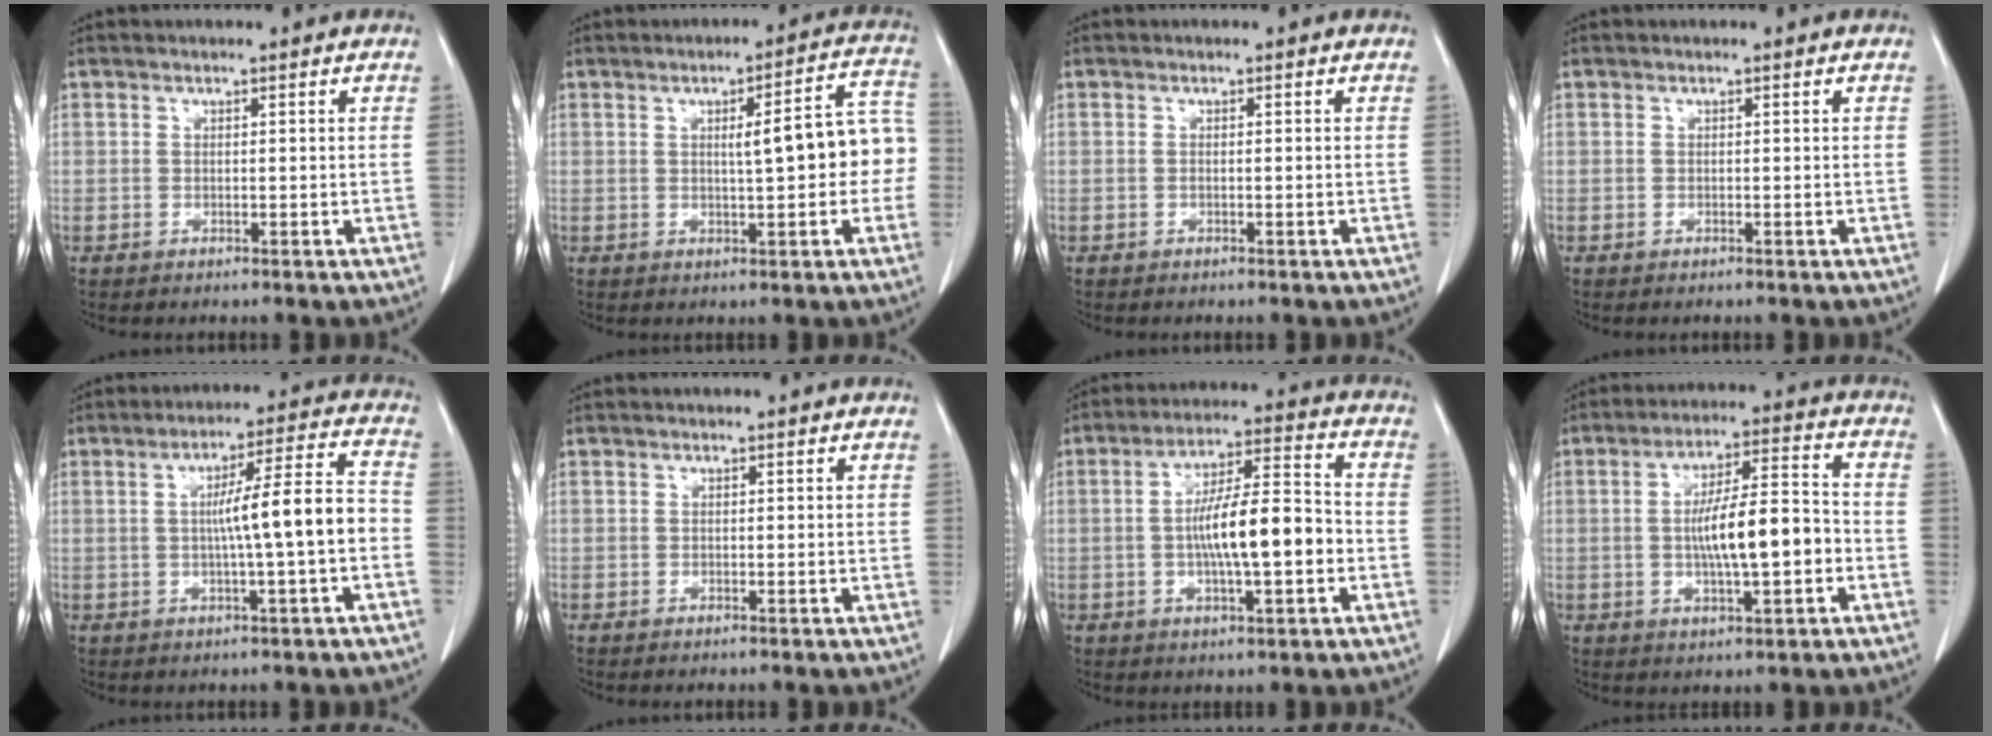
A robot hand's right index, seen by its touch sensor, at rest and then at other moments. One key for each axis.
{"total": 9.3, "fx": 0.0, "fy": 1.8, "fz": 9.1, "tx": -0.112, "ty": 0.035, "tz": 0.000}
{"total": 0.0}
{"total": 0.0}
{"total": 9.5, "fx": -1.2, "fy": -0.1, "fz": 9.4, "tx": -0.144, "ty": 0.019, "tz": -0.020}
{"total": 0.0}
{"total": 11.9, "fx": -1.9, "fy": 2.2, "fz": 11.6, "tx": -0.207, "ty": 0.015, "tz": -0.032}
{"total": 10.9, "fx": -1.7, "fy": 2.1, "fz": 10.5, "tx": -0.188, "ty": 0.014, "tz": -0.026}